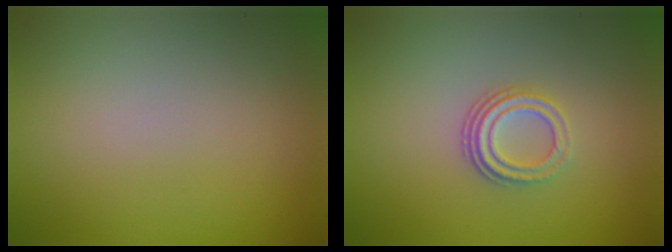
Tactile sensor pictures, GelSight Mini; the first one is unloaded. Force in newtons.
{"total": 3.0, "press": 2.2, "slide": 2.0}